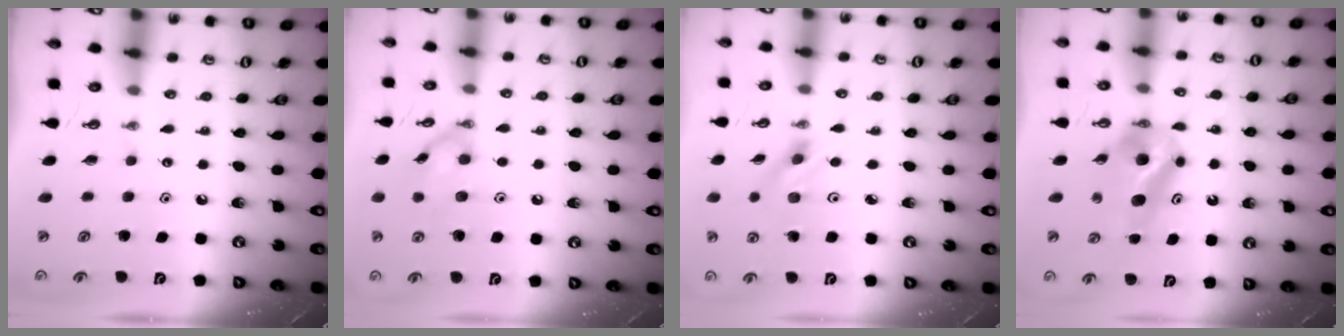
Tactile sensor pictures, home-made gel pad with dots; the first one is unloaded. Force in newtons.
{"total": 10.3, "press": 10.2, "slide": 1.1}
{"total": 3.2, "press": 3.1, "slide": 0.4}
{"total": 8.5, "press": 5.4, "slide": 6.5}